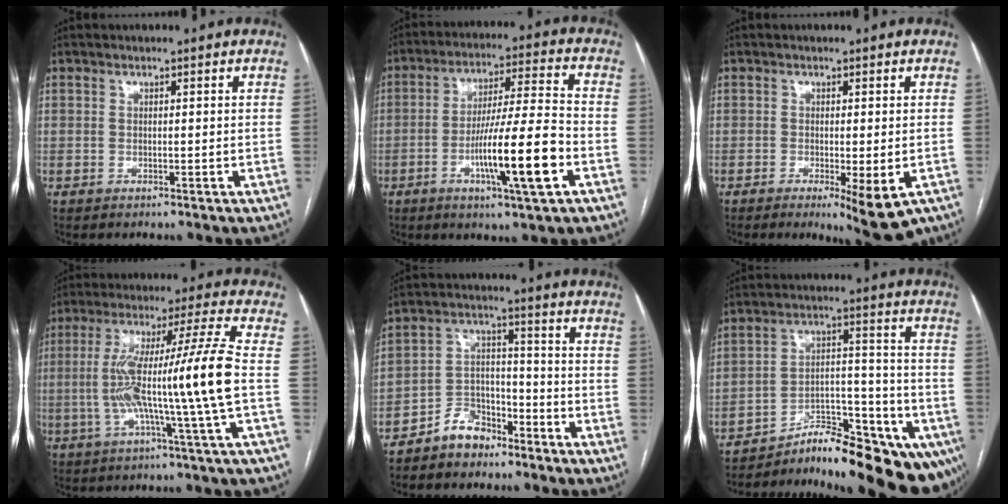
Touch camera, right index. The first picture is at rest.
{"total": 13.3, "force": [-4.7, -0.1, 12.4], "torque": [-0.215, -0.006, -0.081]}
{"total": 6.3, "force": [-2.9, 1.0, 5.5], "torque": [-0.063, -0.015, -0.036]}
{"total": 15.2, "force": [-1.9, -2.1, 14.9], "torque": [-0.268, 0.008, -0.038]}
{"total": 6.8, "force": [-5.1, 4.0, 1.9], "torque": [-0.032, 0.016, -0.092]}
{"total": 17.2, "force": [-14.0, 5.0, 8.6], "torque": [-0.064, 0.054, -0.197]}